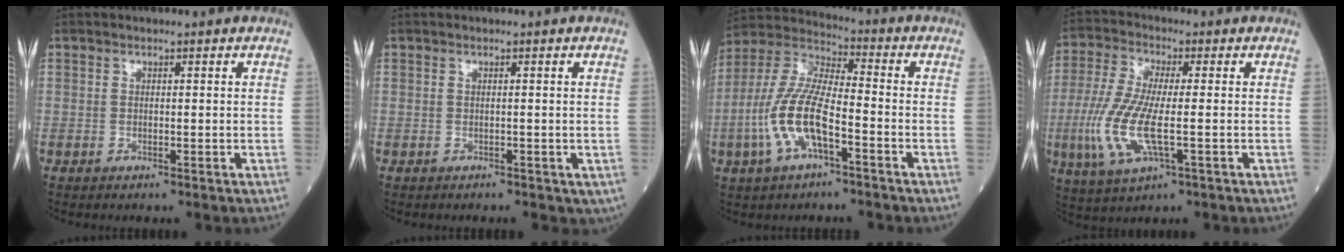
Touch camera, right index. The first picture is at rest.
{"total": 1.9, "force": [-1.1, 1.3, 0.8], "torque": [-0.005, 0.001, -0.011]}
{"total": 12.5, "force": [-4.3, 3.9, 11.0], "torque": [-0.248, 0.005, -0.083]}
{"total": 11.0, "force": [-2.5, 2.5, 10.4], "torque": [-0.238, -0.016, -0.047]}